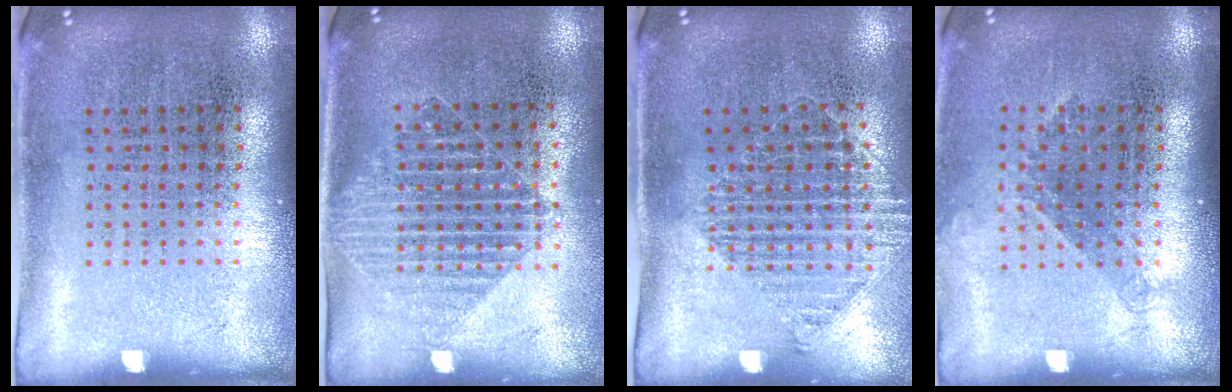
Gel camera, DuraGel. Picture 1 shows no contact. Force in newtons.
{"total": 1.5, "press": 1.3, "slide": 0.8}
{"total": 1.3, "press": 1.1, "slide": 0.7}
{"total": 1.2, "press": 0.9, "slide": 0.8}